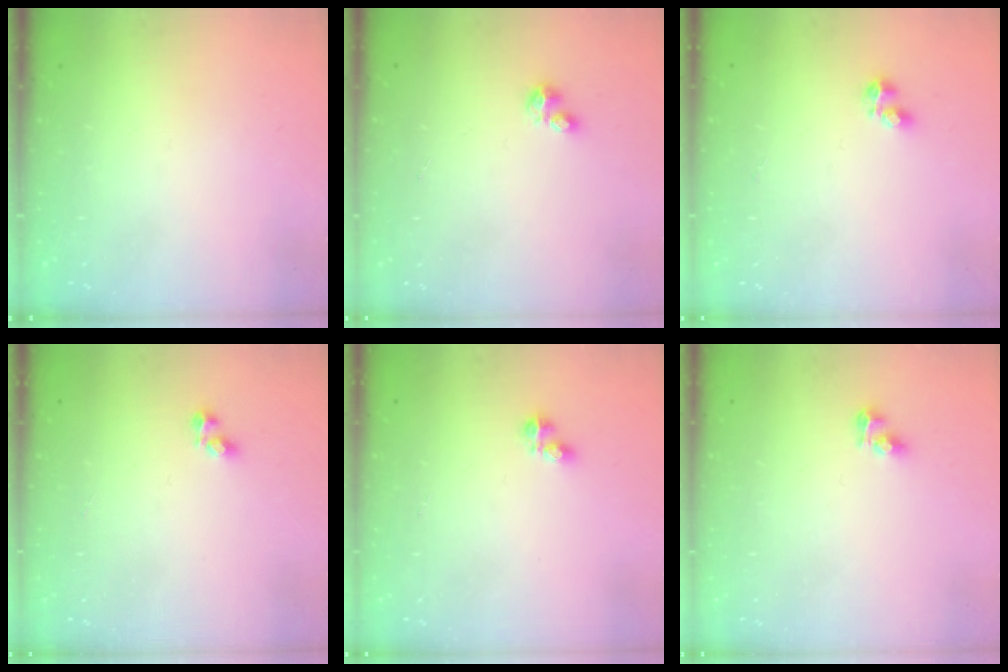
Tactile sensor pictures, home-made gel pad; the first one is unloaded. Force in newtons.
{"total": 2.3, "press": 2.3, "slide": 0.2}
{"total": 3.1, "press": 3.0, "slide": 1.0}
{"total": 3.5, "press": 3.3, "slide": 1.1}
{"total": 2.7, "press": 2.6, "slide": 0.3}
{"total": 5.3, "press": 5.3, "slide": 0.7}